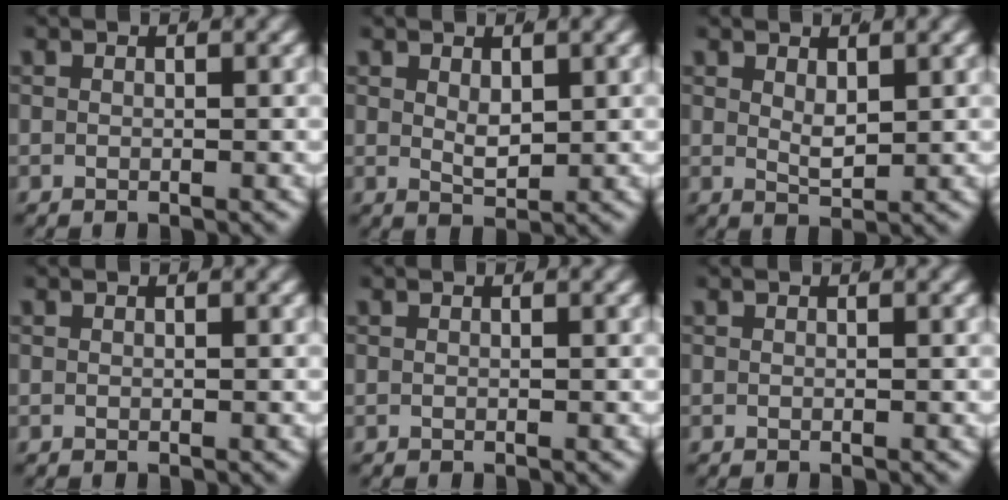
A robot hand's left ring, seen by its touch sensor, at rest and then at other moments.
{"total": 1.7, "force": [0.8, 0.4, 1.5], "torque": [-0.025, -0.019, 0.026]}
{"total": 1.7, "force": [1.0, 0.2, 1.3], "torque": [-0.024, -0.017, 0.028]}
{"total": 0.0}
{"total": 0.0}
{"total": 0.0}